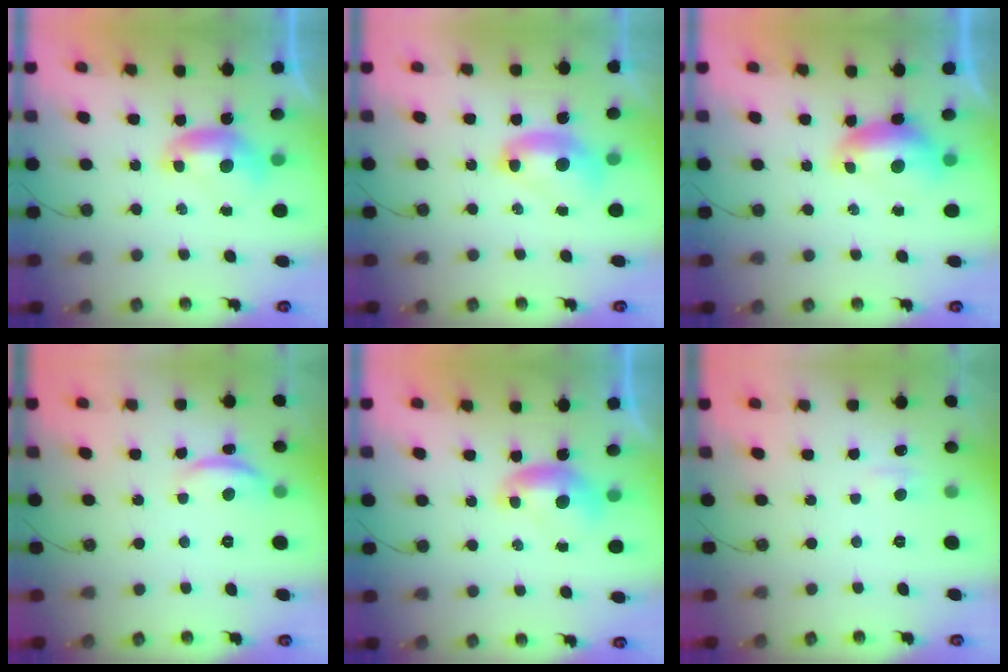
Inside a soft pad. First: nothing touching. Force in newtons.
{"total": 2.7, "press": 2.7, "slide": 0.1}
{"total": 0.0}
{"total": 5.2, "press": 5.2, "slide": 0.6}
{"total": 0.0}
{"total": 1.7, "press": 1.6, "slide": 0.5}